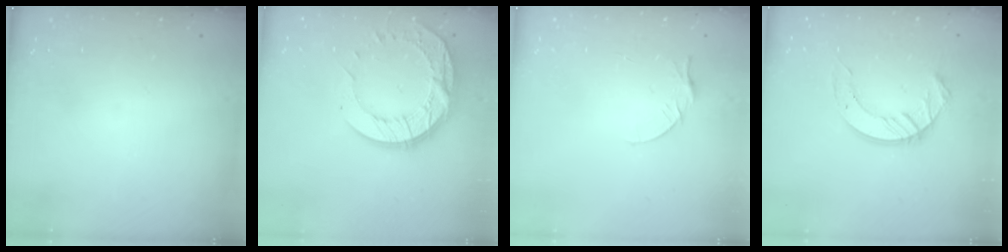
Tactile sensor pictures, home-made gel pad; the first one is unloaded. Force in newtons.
{"total": 15.6, "press": 15.6, "slide": 1.2}
{"total": 4.4, "press": 4.4, "slide": 0.5}
{"total": 10.2, "press": 10.1, "slide": 1.0}